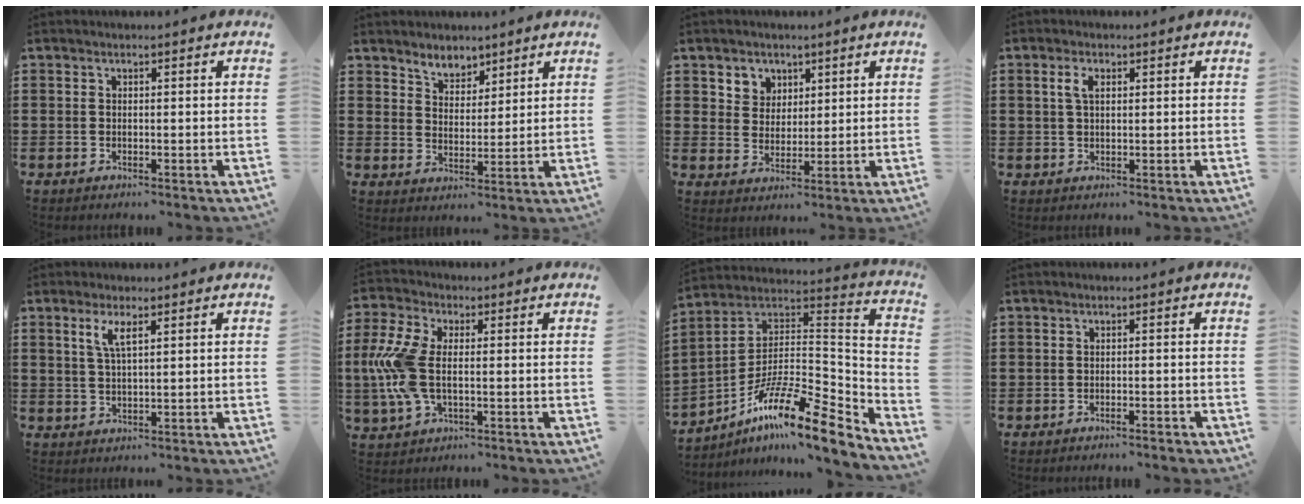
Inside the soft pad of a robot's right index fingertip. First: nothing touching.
{"total": 4.2, "force": [3.7, 2.0, 0.1], "torque": [-0.019, -0.001, 0.070]}
{"total": 4.1, "force": [2.3, 3.4, -0.1], "torque": [-0.020, 0.010, 0.041]}
{"total": 2.7, "force": [0.9, 1.3, 2.2], "torque": [-0.048, 0.008, 0.014]}
{"total": 3.4, "force": [1.5, 0.8, 2.9], "torque": [-0.063, 0.004, 0.024]}
{"total": 10.1, "force": [-0.6, 5.3, 8.5], "torque": [-0.214, -0.010, -0.018]}
{"total": 13.8, "force": [-9.4, 2.9, 9.6], "torque": [-0.172, 0.011, -0.173]}
{"total": 1.1, "force": [-1.1, -0.1, 0.3], "torque": [-0.008, -0.001, -0.021]}